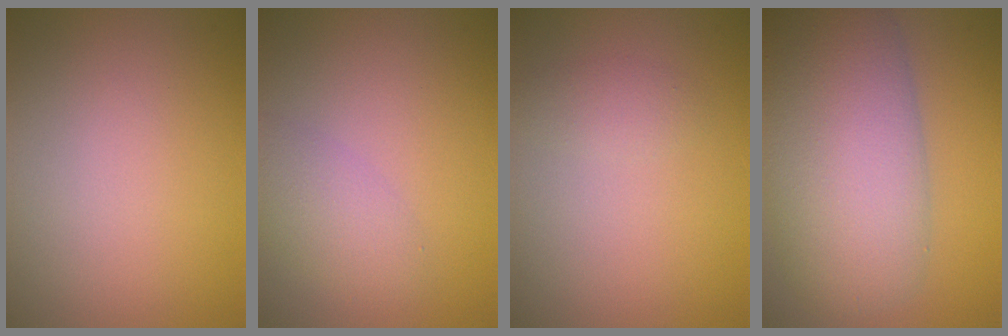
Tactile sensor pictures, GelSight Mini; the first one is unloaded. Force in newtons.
{"total": 2.6, "press": 2.6, "slide": 0.1}
{"total": 1.1, "press": 1.1, "slide": 0.0}
{"total": 11.1, "press": 11.0, "slide": 0.6}